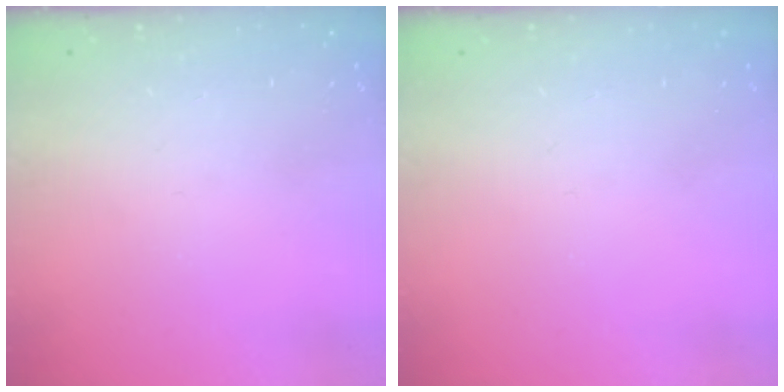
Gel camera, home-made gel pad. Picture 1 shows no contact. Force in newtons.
{"total": 0.0}